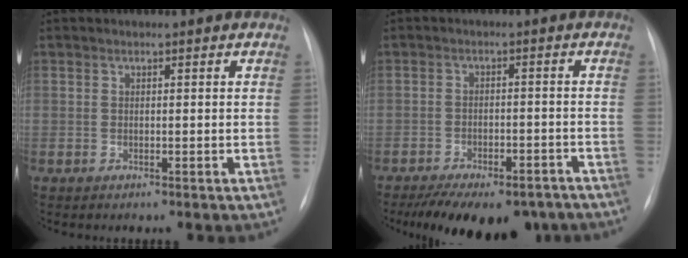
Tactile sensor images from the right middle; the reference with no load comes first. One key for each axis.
{"total": 16.6, "fx": -13.0, "fy": 6.8, "fz": 7.9, "tx": -0.135, "ty": -0.006, "tz": -0.170}